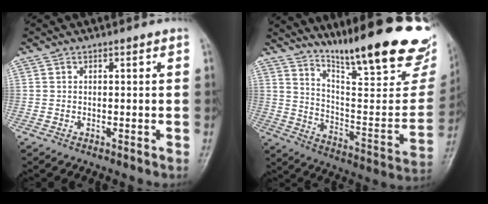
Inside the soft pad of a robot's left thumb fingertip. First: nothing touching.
{"total": 28.1, "force": [21.0, 5.3, 17.8], "torque": [-0.237, -0.124, 0.307]}